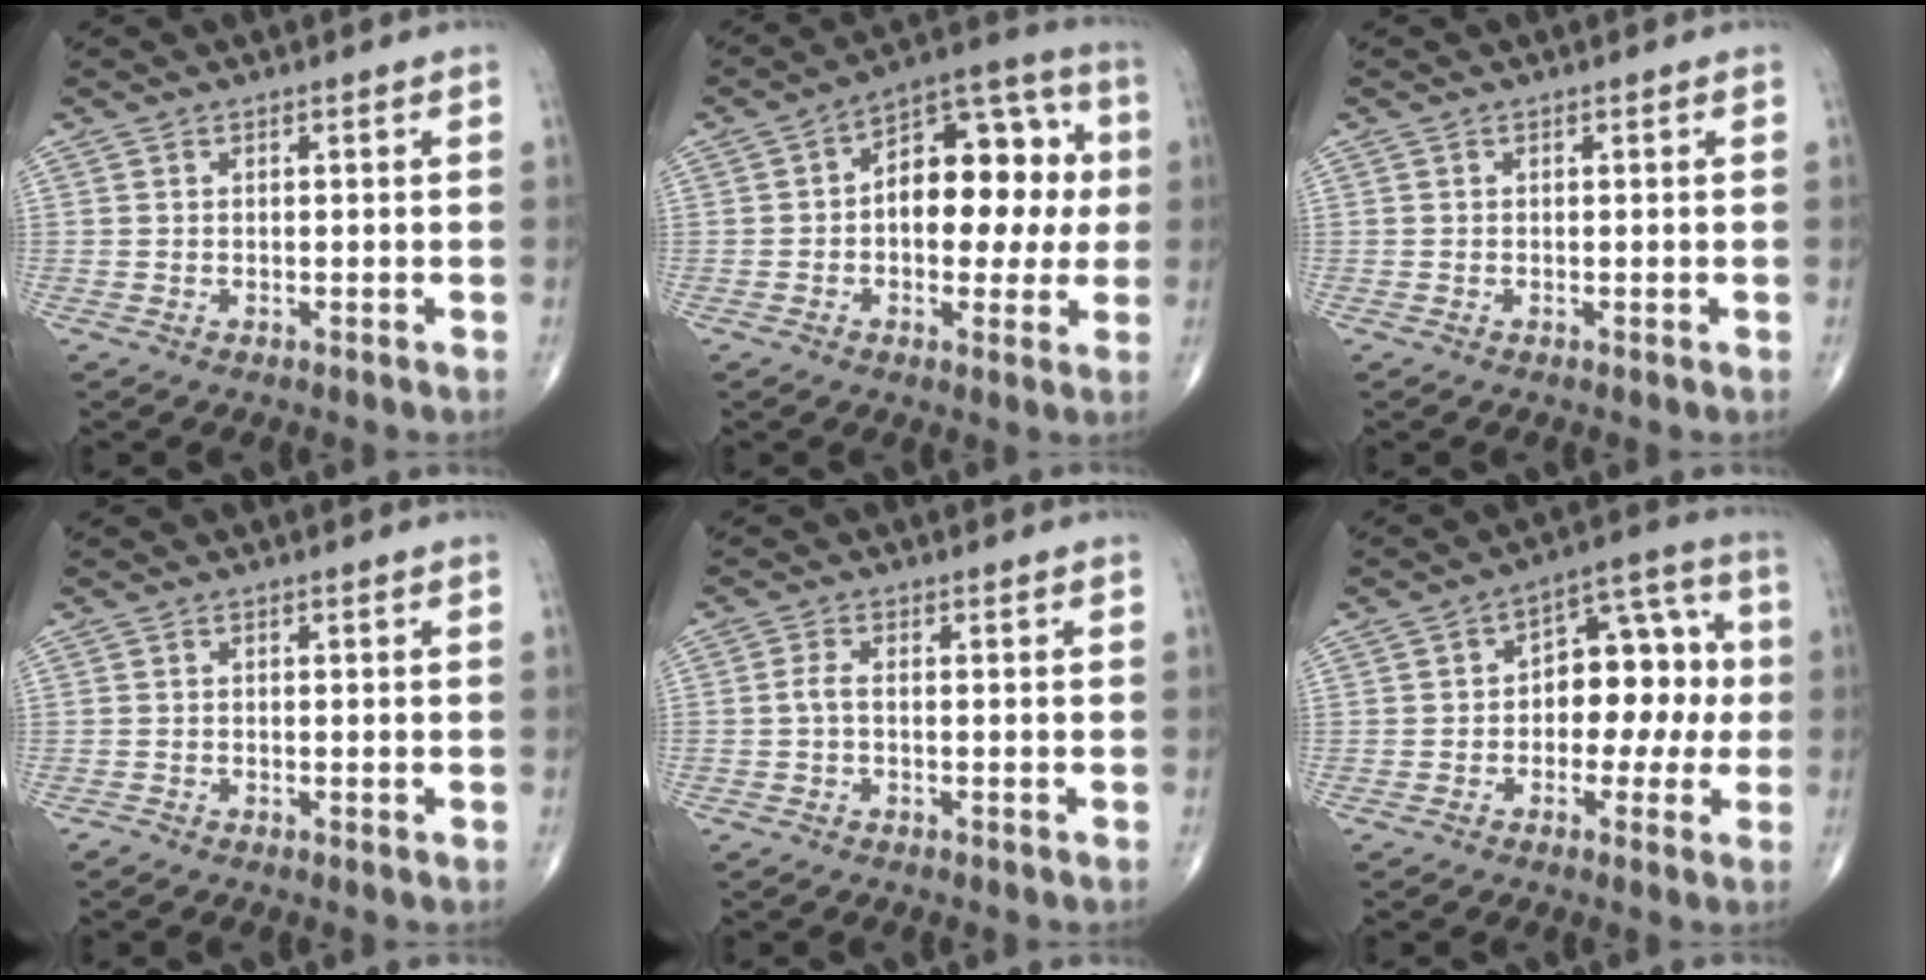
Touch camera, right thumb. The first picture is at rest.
{"total": 17.0, "force": [0.8, 9.8, 13.9], "torque": [-0.152, 0.037, 0.007]}
{"total": 0.0}
{"total": 0.6, "force": [-0.5, 0.1, 0.3], "torque": [-0.001, -0.003, -0.013]}
{"total": 1.7, "force": [-0.4, 0.6, 1.6], "torque": [-0.034, 0.001, -0.011]}
{"total": 12.3, "force": [-0.4, 7.7, 9.6], "torque": [-0.085, 0.047, -0.013]}